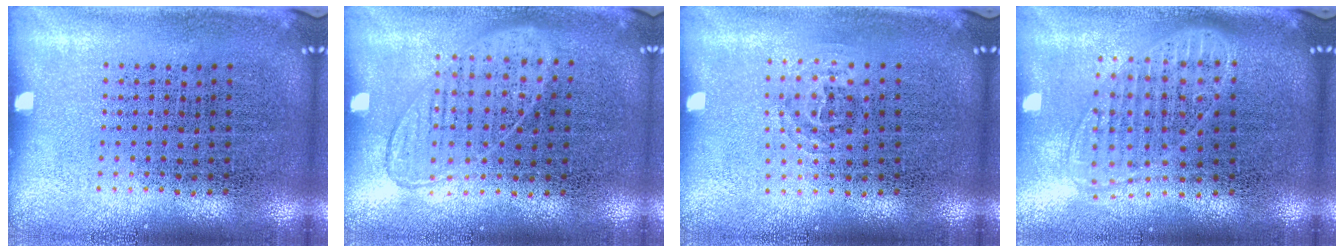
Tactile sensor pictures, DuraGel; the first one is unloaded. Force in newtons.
{"total": 0.9, "press": 0.8, "slide": 0.4}
{"total": 0.9, "press": 0.6, "slide": 0.7}
{"total": 1.8, "press": 1.4, "slide": 1.0}